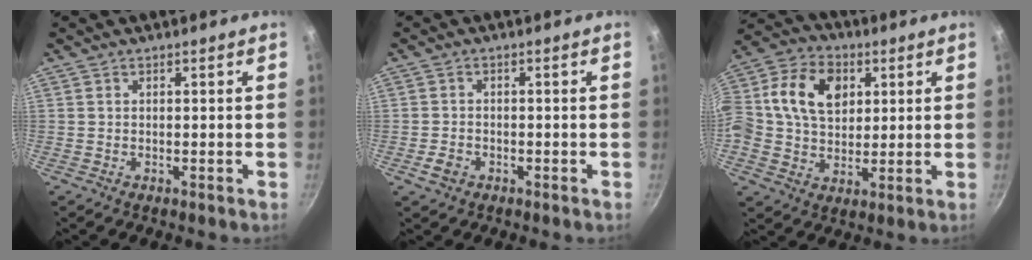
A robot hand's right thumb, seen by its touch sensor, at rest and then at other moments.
{"total": 2.9, "force": [-1.4, 2.1, 1.3], "torque": [-0.023, 0.015, -0.024]}
{"total": 17.9, "force": [4.1, 13.0, 11.5], "torque": [-0.199, 0.021, 0.057]}